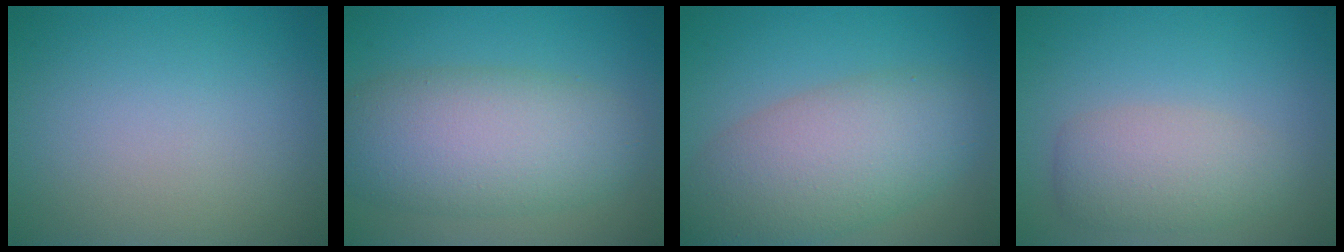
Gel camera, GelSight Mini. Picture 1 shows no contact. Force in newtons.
{"total": 8.0, "press": 8.0, "slide": 0.5}
{"total": 7.7, "press": 7.7, "slide": 0.2}
{"total": 3.7, "press": 3.7, "slide": 0.2}